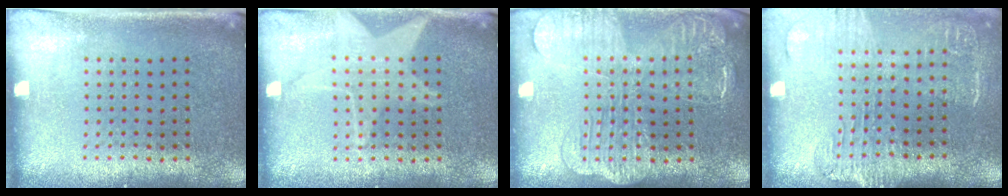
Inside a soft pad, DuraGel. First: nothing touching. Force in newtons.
{"total": 2.3, "press": 2.3, "slide": 0.3}
{"total": 3.9, "press": 3.9, "slide": 0.6}
{"total": 1.8, "press": 1.5, "slide": 0.9}